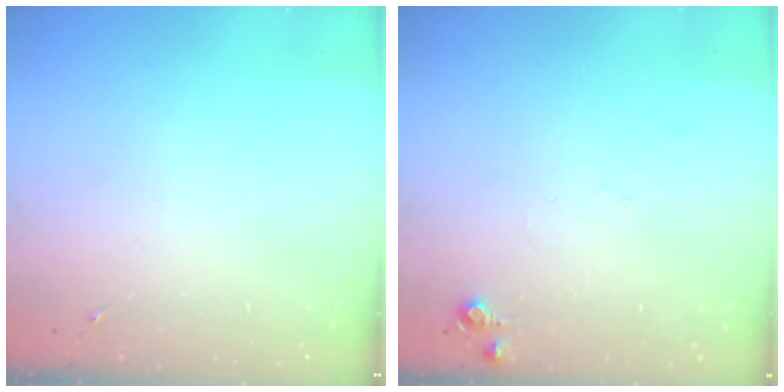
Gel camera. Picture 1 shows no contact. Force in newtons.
{"total": 4.2, "press": 4.2, "slide": 0.6}